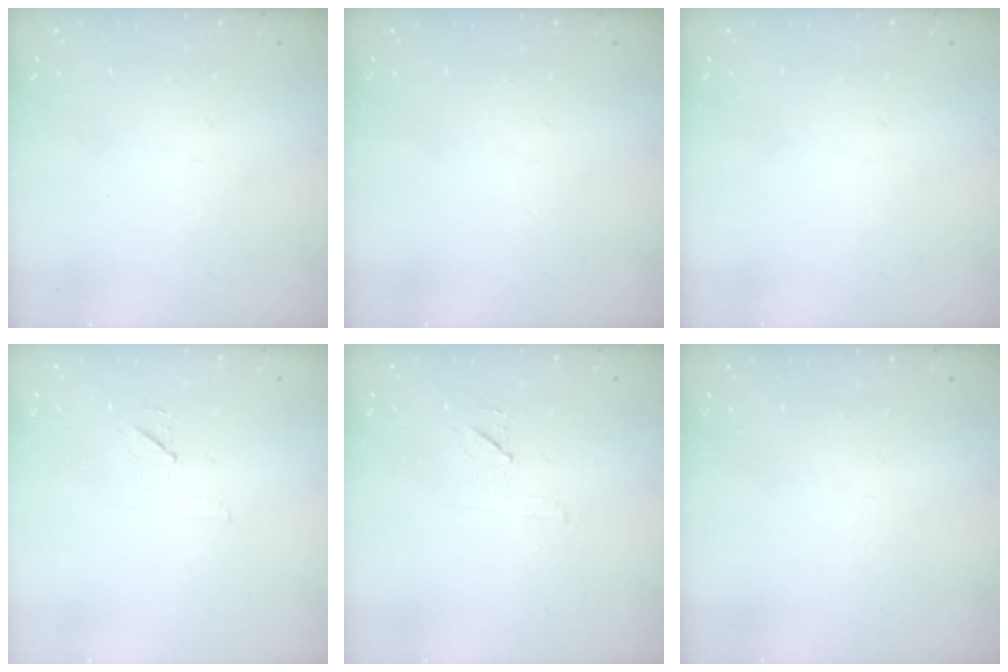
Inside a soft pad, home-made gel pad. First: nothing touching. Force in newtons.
{"total": 0.0}
{"total": 0.0}
{"total": 5.9, "press": 5.9, "slide": 0.9}
{"total": 5.9, "press": 5.9, "slide": 0.9}
{"total": 0.0}